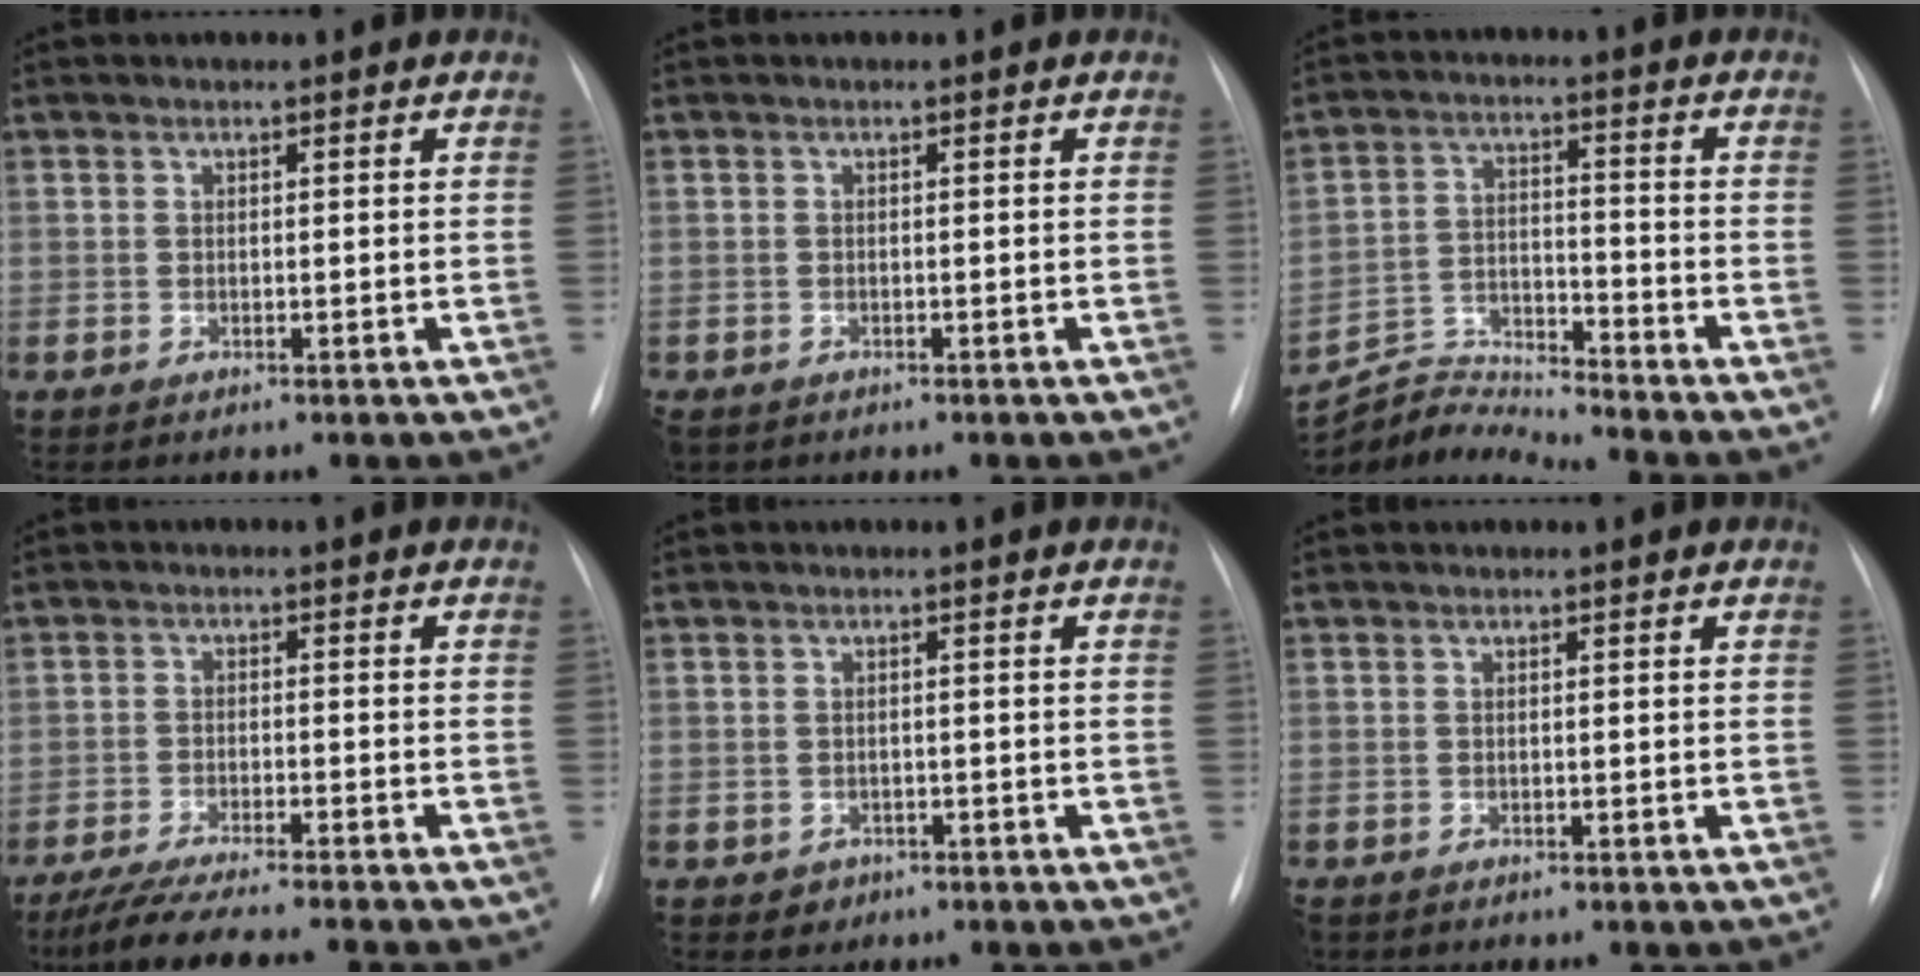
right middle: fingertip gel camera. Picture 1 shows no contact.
{"total": 2.6, "force": [-1.8, 1.7, 0.8], "torque": [-0.017, -0.002, -0.027]}
{"total": 8.9, "force": [-8.6, -1.7, -1.0], "torque": [0.007, 0.023, -0.160]}
{"total": 12.0, "force": [-10.5, 0.3, 5.8], "torque": [-0.082, -0.023, -0.162]}
{"total": 1.8, "force": [-0.9, 1.5, 0.1], "torque": [0.000, 0.007, -0.009]}
{"total": 0.7, "force": [-0.5, 0.4, 0.2], "torque": [-0.006, 0.002, -0.006]}